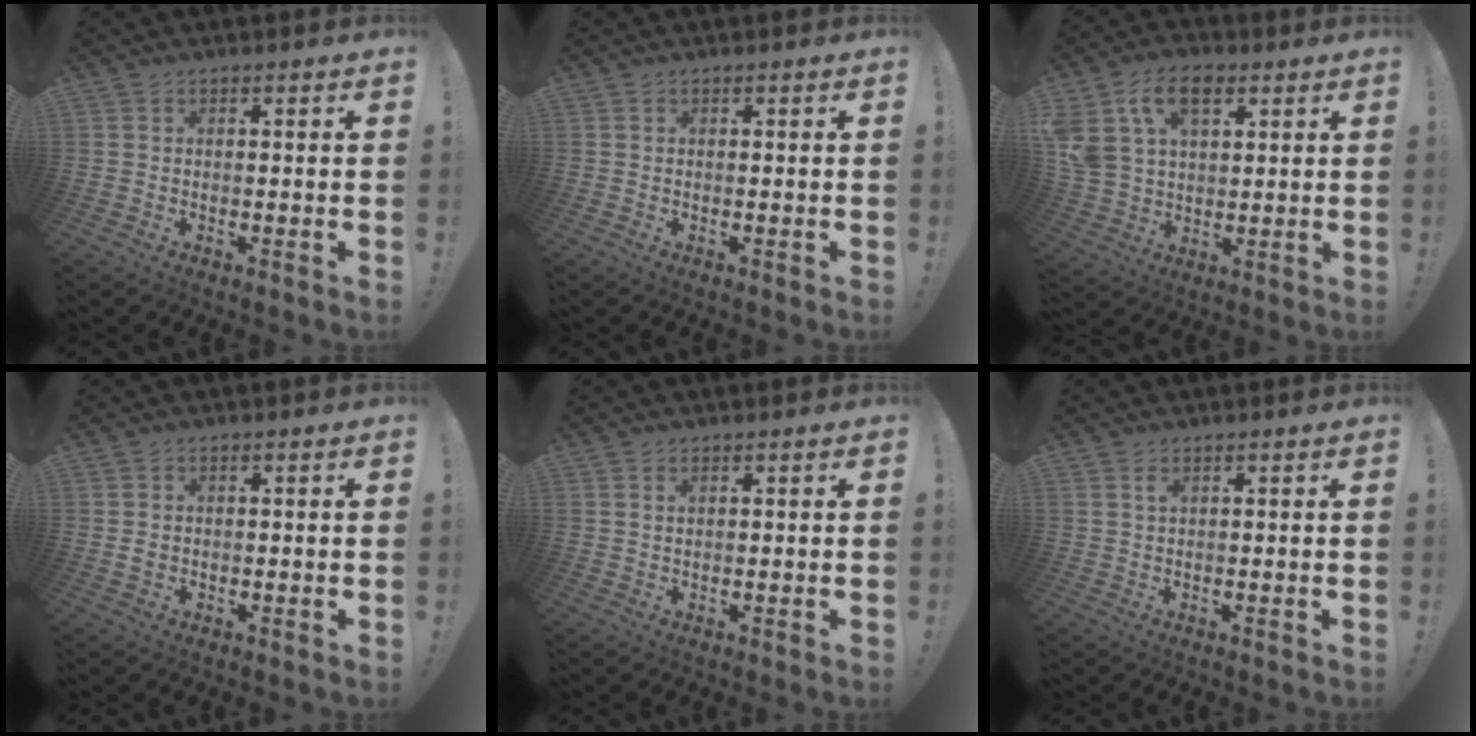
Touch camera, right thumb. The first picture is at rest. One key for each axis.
{"total": 0.0}
{"total": 14.8, "fx": 6.8, "fy": 9.5, "fz": 9.1, "tx": -0.169, "ty": -0.018, "tz": 0.125}
{"total": 1.3, "fx": -0.1, "fy": 1.2, "fz": 0.4, "tx": -0.016, "ty": 0.008, "tz": -0.001}
{"total": 0.8, "fx": 0.4, "fy": 0.3, "fz": 0.6, "tx": -0.004, "ty": -0.002, "tz": 0.005}
{"total": 1.0, "fx": 0.4, "fy": 0.2, "fz": 0.8, "tx": -0.011, "ty": -0.002, "tz": 0.005}